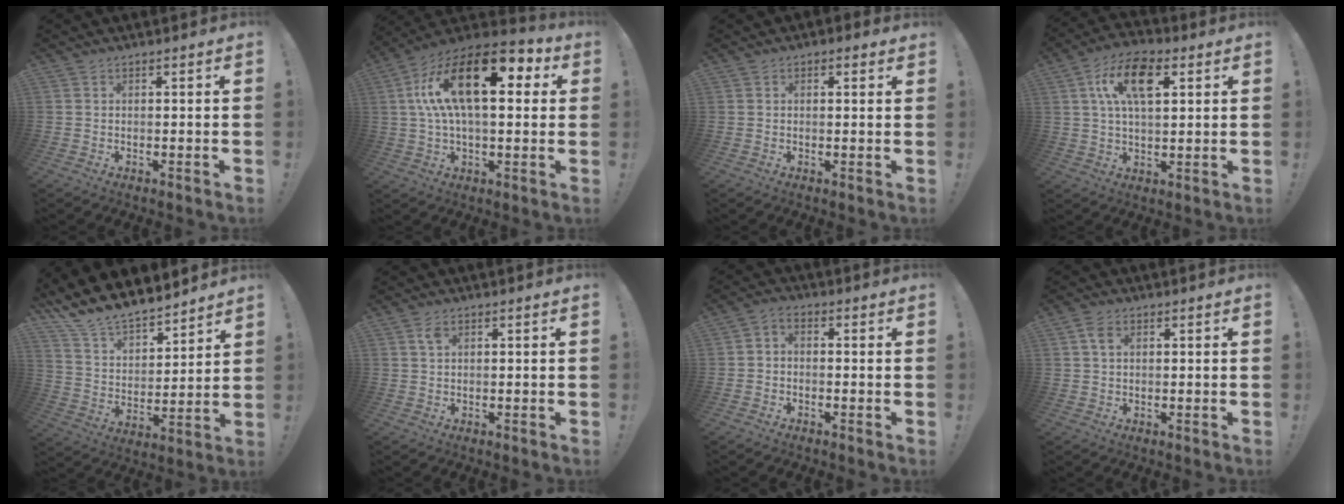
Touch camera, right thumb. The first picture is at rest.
{"total": 22.2, "force": [6.0, 9.6, 19.2], "torque": [-0.340, -0.022, 0.094]}
{"total": 1.4, "force": [0.4, 1.2, 0.5], "torque": [0.005, -0.002, 0.005]}
{"total": 14.0, "force": [4.7, 7.3, 11.0], "torque": [-0.178, 0.011, 0.084]}
{"total": 12.5, "force": [11.9, 3.0, 2.2], "torque": [-0.074, -0.106, 0.219]}
{"total": 2.2, "force": [1.0, 0.9, 1.7], "torque": [-0.027, -0.001, 0.016]}
{"total": 2.4, "force": [-1.6, 1.3, 1.2], "torque": [-0.032, 0.007, -0.031]}
{"total": 3.3, "force": [1.4, 1.9, 2.3], "torque": [-0.045, 0.003, 0.025]}